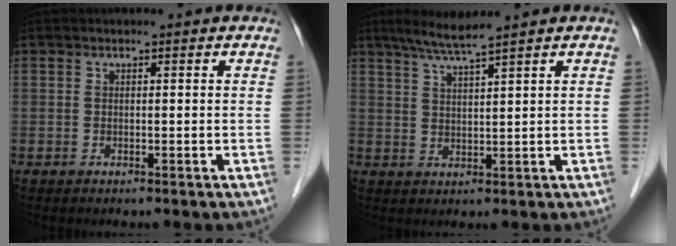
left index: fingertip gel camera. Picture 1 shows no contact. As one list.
[{"total": 4.8, "force": [3.9, -0.9, 2.6], "torque": [-0.056, -0.003, 0.076]}]